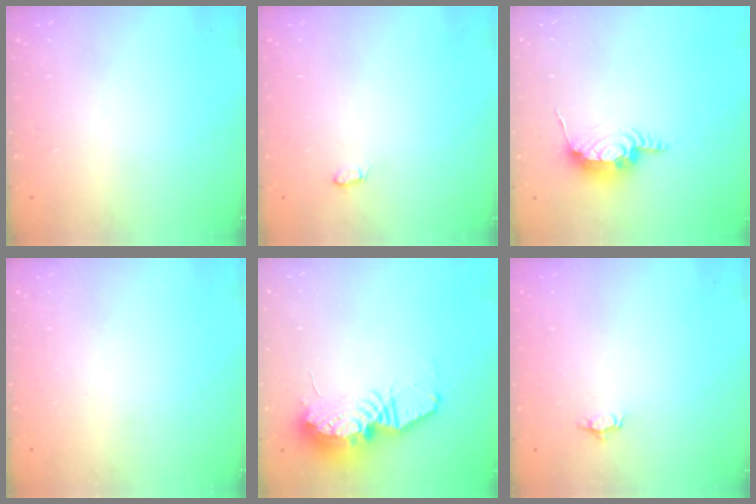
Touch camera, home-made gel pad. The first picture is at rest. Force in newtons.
{"total": 3.5, "press": 3.5, "slide": 0.5}
{"total": 9.9, "press": 9.9, "slide": 1.0}
{"total": 0.0}
{"total": 15.2, "press": 15.1, "slide": 1.5}
{"total": 3.5, "press": 3.4, "slide": 0.4}